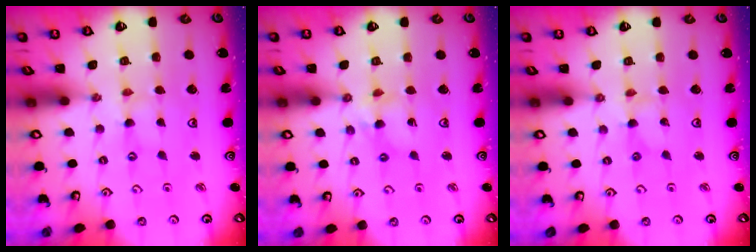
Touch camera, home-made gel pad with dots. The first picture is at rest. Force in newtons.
{"total": 4.8, "press": 4.8, "slide": 0.4}
{"total": 0.0}